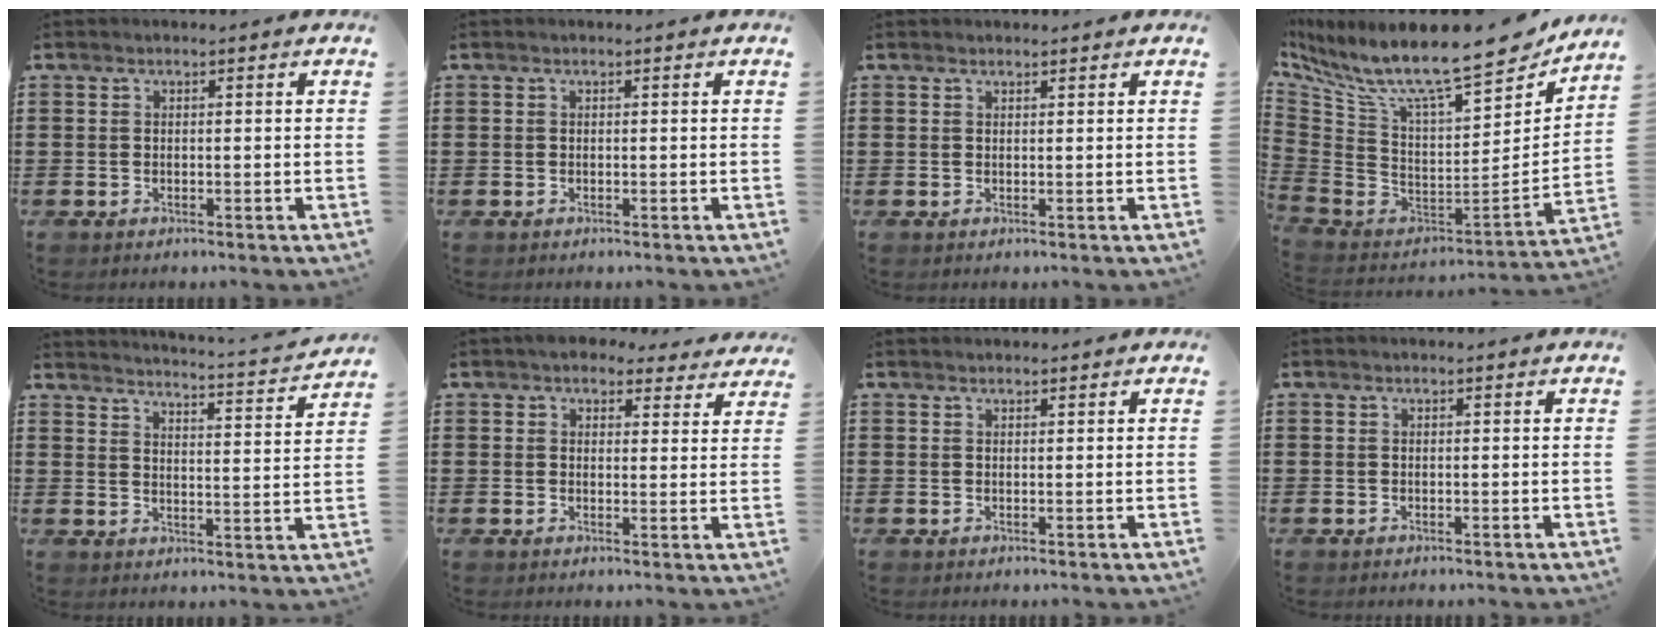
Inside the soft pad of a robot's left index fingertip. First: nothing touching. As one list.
[{"total": 0.0}, {"total": 0.8, "force": [0.8, 0.2, 0.1], "torque": [-0.003, 0.001, 0.015]}, {"total": 12.6, "force": [9.8, 2.0, 7.8], "torque": [-0.154, -0.079, 0.157]}, {"total": 2.8, "force": [2.6, -0.7, 0.7], "torque": [-0.024, -0.037, 0.032]}, {"total": 4.1, "force": [3.7, 1.6, 1.0], "torque": [-0.025, -0.008, 0.068]}, {"total": 1.0, "force": [1.0, 0.2, 0.0], "torque": [-0.002, 0.001, 0.019]}, {"total": 0.0}]